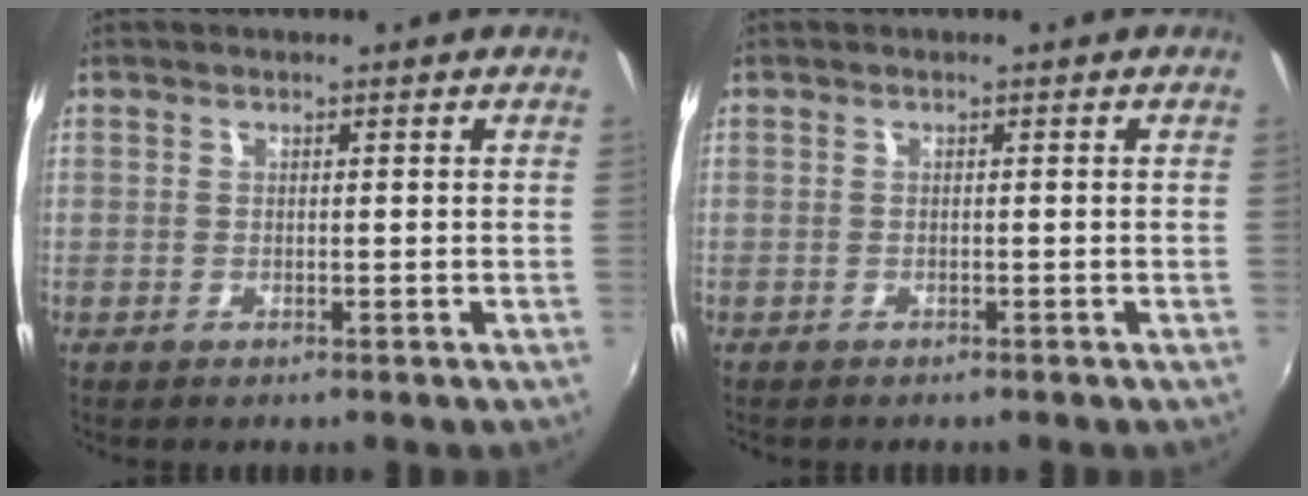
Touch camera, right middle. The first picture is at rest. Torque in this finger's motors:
{"motor_torque": [0.95, -1.19, 0.10, 0.09]}